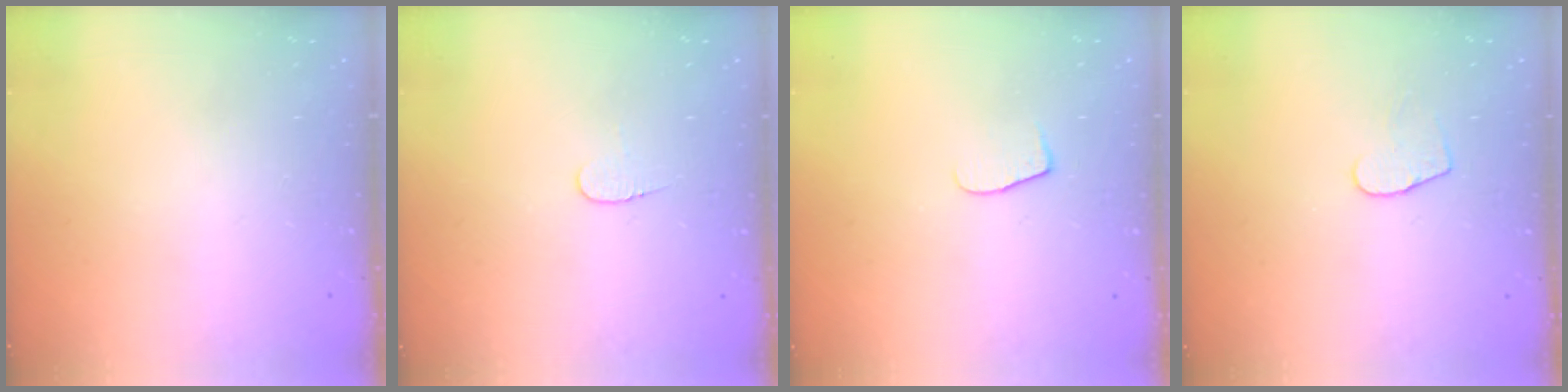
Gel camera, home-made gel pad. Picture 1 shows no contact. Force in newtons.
{"total": 4.0, "press": 4.0, "slide": 0.4}
{"total": 6.6, "press": 6.6, "slide": 0.5}
{"total": 5.0, "press": 5.0, "slide": 0.4}